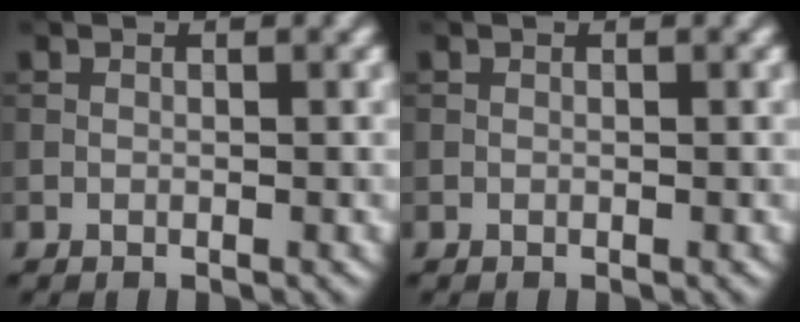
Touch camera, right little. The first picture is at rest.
{"total": 0.0}